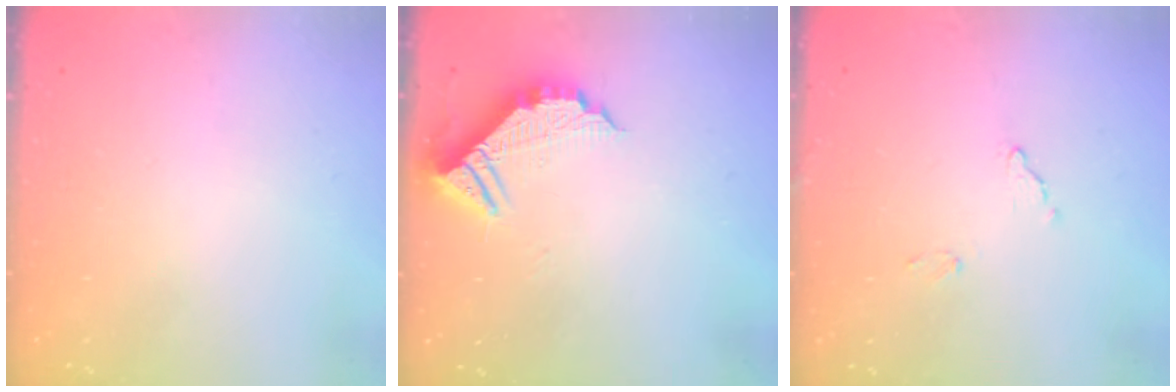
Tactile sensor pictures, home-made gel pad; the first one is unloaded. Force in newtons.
{"total": 8.9, "press": 8.9, "slide": 0.9}
{"total": 9.5, "press": 9.5, "slide": 0.4}